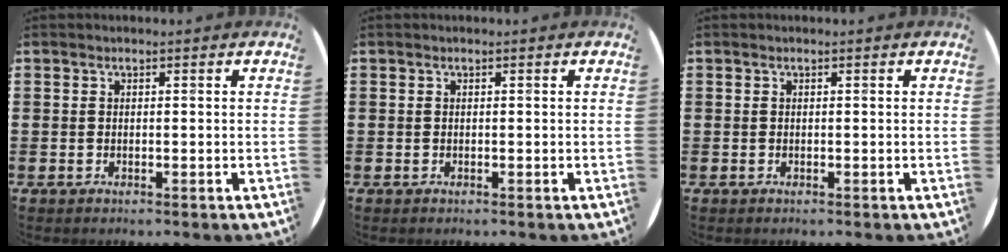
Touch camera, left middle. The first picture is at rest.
{"total": 0.0}
{"total": 0.0}